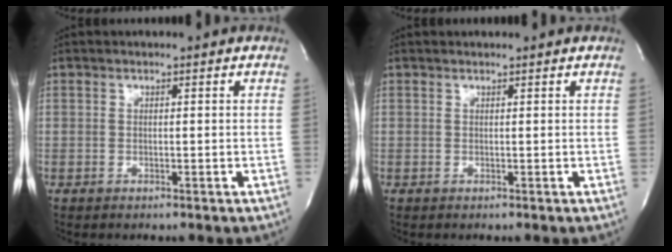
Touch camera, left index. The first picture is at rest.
{"total": 0.8, "force": [0.8, 0.0, 0.1], "torque": [-0.006, 0.009, 0.011]}